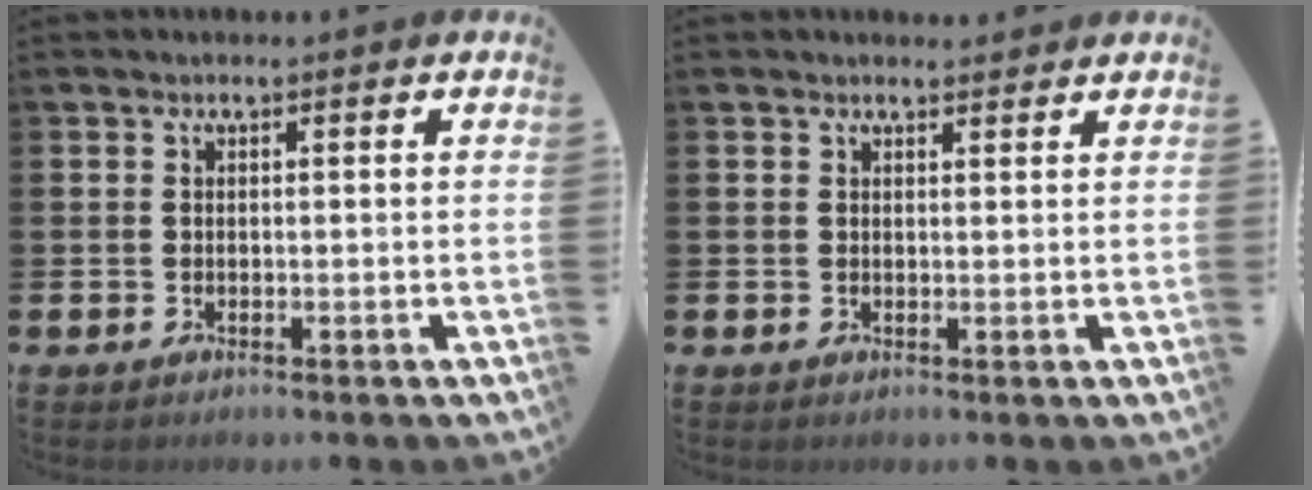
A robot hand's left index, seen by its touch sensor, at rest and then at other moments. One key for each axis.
{"total": 1.4, "fx": 1.3, "fy": 0.3, "fz": 0.0, "tx": 0.008, "ty": -0.003, "tz": 0.022}